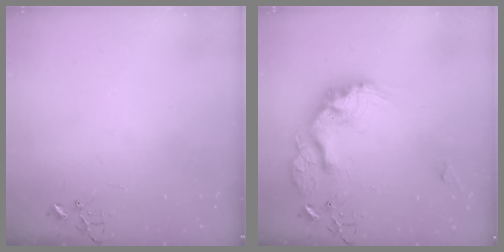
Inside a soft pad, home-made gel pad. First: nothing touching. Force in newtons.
{"total": 19.5, "press": 19.5, "slide": 1.0}